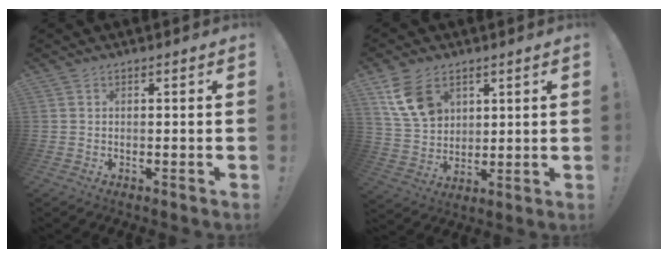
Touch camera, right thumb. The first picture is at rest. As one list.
[{"total": 12.9, "force": [6.4, 9.0, 6.7], "torque": [-0.110, -0.020, 0.130]}]